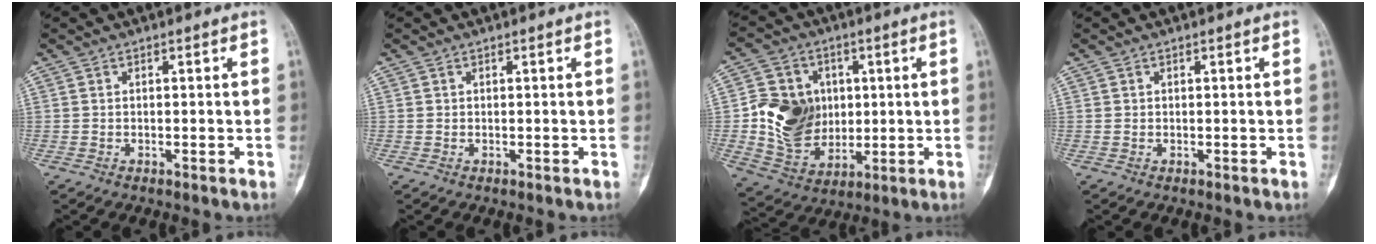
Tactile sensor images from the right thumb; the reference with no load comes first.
{"total": 0.0}
{"total": 14.2, "force": [0.8, 11.7, 8.0], "torque": [-0.101, -0.006, 0.028]}
{"total": 0.0}